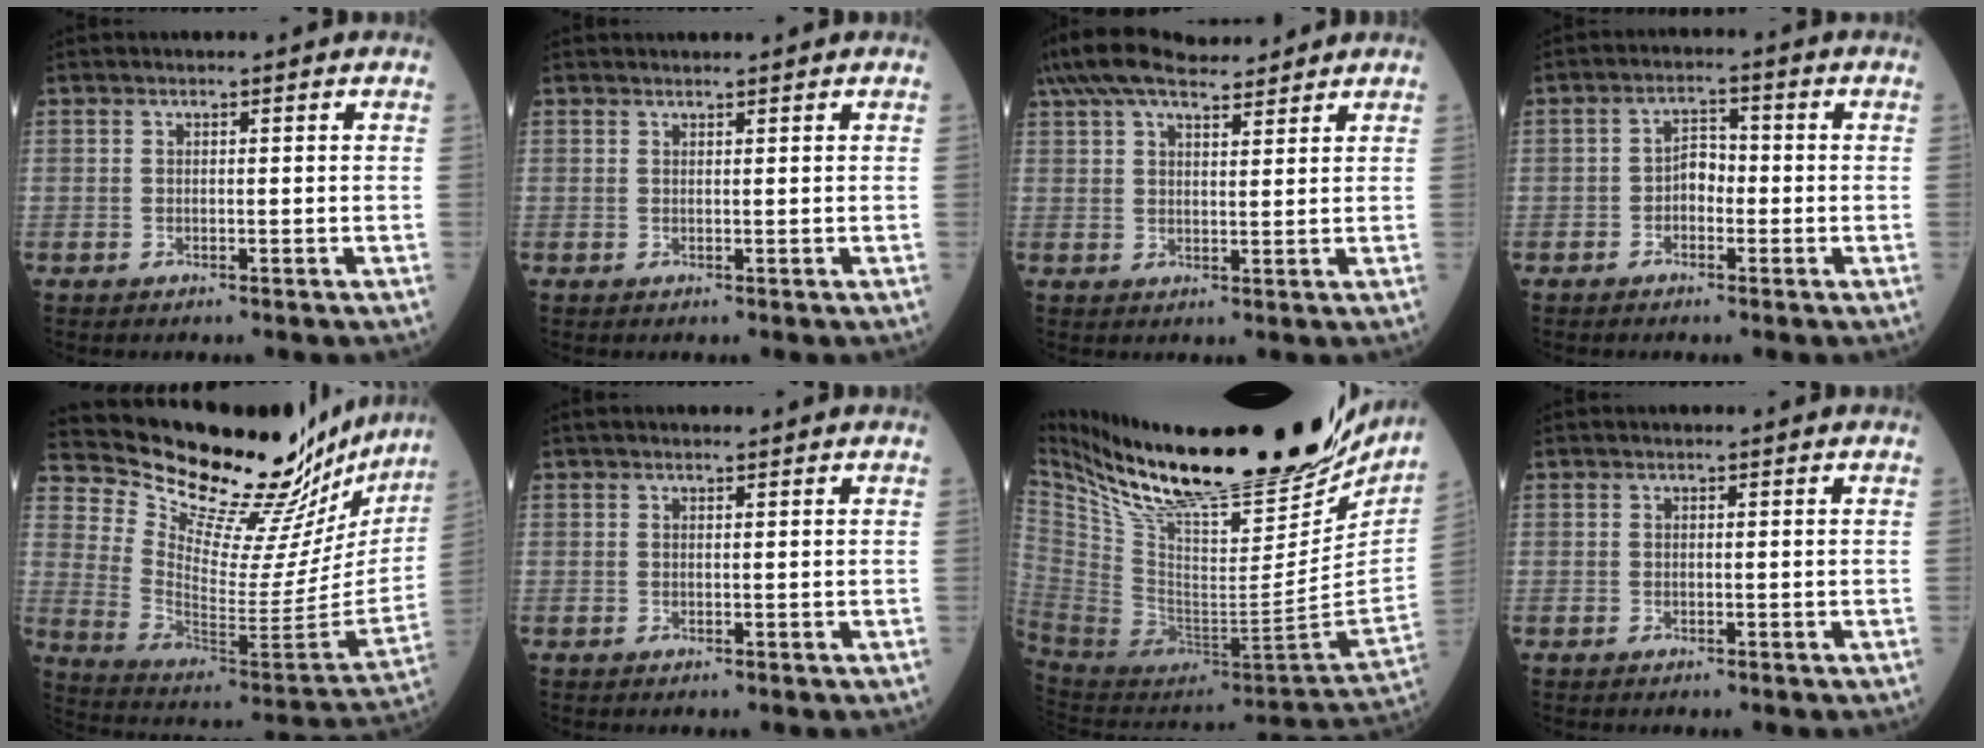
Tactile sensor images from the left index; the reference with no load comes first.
{"total": 1.3, "force": [1.3, 0.1, 0.2], "torque": [-0.004, 0.008, 0.020]}
{"total": 11.7, "force": [10.0, 2.9, 5.4], "torque": [-0.107, 0.042, 0.169]}
{"total": 3.2, "force": [-1.1, 2.0, 2.3], "torque": [-0.034, 0.008, -0.027]}
{"total": 28.8, "force": [26.3, 6.8, 9.6], "torque": [-0.159, -0.097, 0.356]}
{"total": 1.5, "force": [1.2, 0.3, 0.8], "torque": [-0.011, 0.016, 0.016]}
{"total": 34.9, "force": [26.5, 7.8, 21.4], "torque": [-0.362, -0.043, 0.406]}
{"total": 0.0}